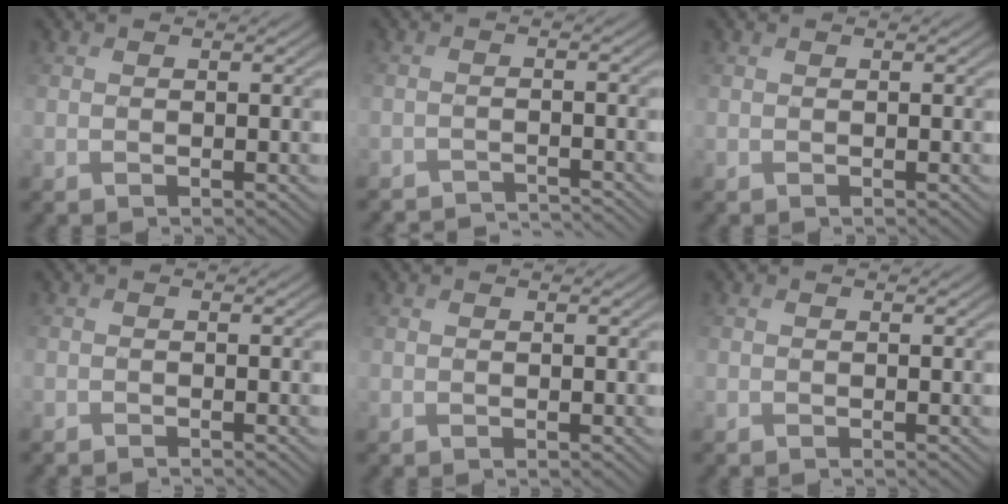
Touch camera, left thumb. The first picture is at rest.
{"total": 3.6, "force": [-3.5, 0.3, 0.7], "torque": [-0.011, -0.003, -0.061]}
{"total": 0.0}
{"total": 0.9, "force": [-0.9, 0.0, 0.2], "torque": [-0.001, -0.003, -0.018]}
{"total": 0.0}
{"total": 0.0}